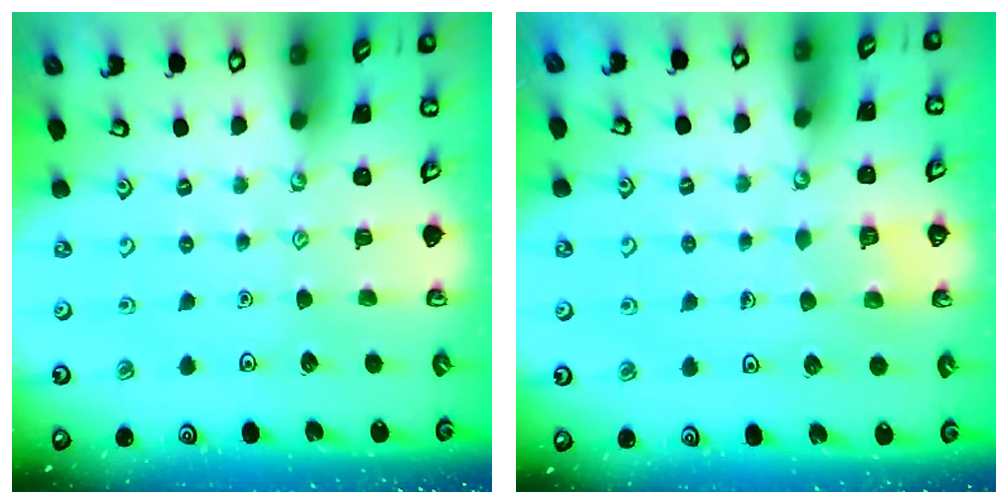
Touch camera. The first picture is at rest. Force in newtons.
{"total": 2.5, "press": 2.5, "slide": 0.1}